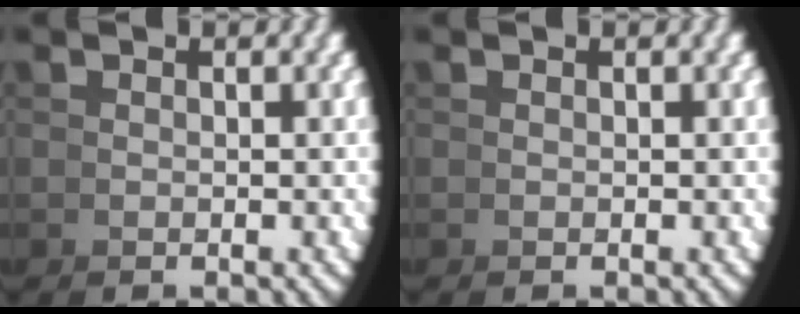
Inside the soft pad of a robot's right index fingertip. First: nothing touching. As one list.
[{"total": 0.0}]